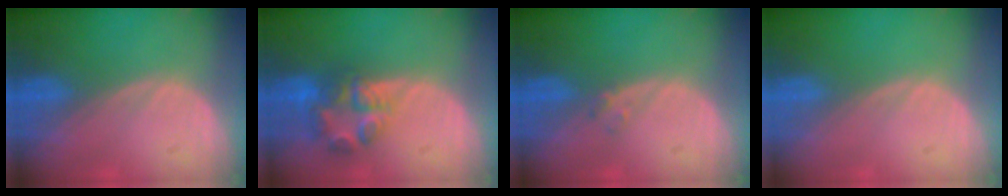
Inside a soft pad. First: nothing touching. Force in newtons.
{"total": 6.9, "press": 6.0, "slide": 3.4}
{"total": 1.0, "press": 1.0, "slide": 0.2}
{"total": 0.0}